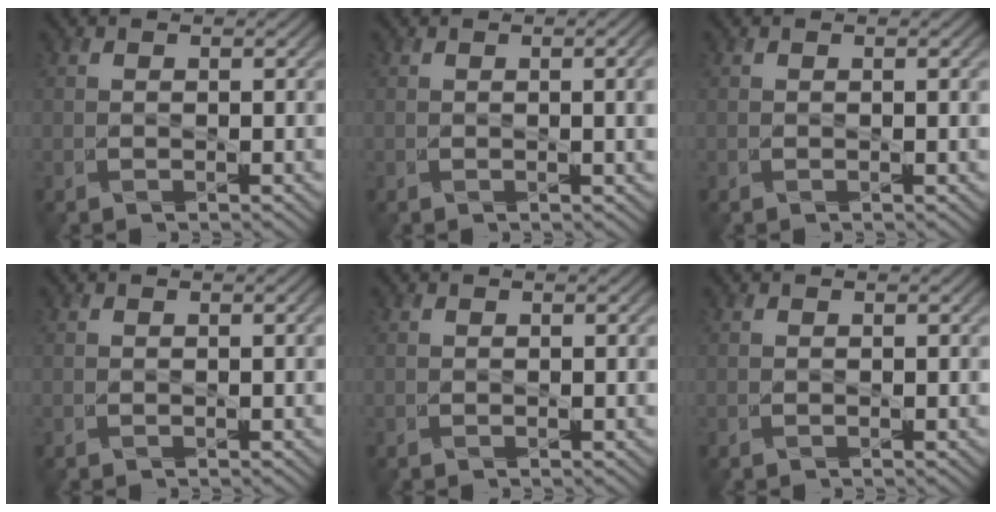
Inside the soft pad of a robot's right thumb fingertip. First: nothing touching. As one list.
[{"total": 2.8, "force": [0.3, 0.5, 2.8], "torque": [-0.039, 0.006, 0.006]}, {"total": 0.7, "force": [0.2, 0.0, 0.7], "torque": [-0.010, 0.000, 0.004]}, {"total": 0.6, "force": [0.1, 0.0, 0.6], "torque": [-0.009, 0.004, 0.001]}, {"total": 0.6, "force": [0.1, 0.0, 0.6], "torque": [-0.008, 0.001, 0.002]}, {"total": 0.0}]